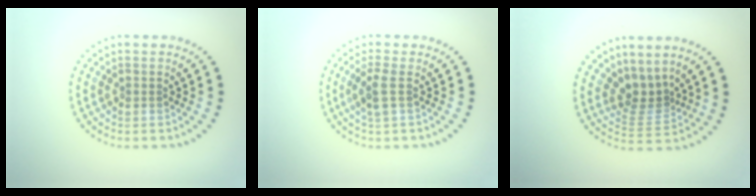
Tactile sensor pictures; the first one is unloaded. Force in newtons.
{"total": 1.6, "press": 1.2, "slide": 1.1}
{"total": 2.8, "press": 1.8, "slide": 2.1}